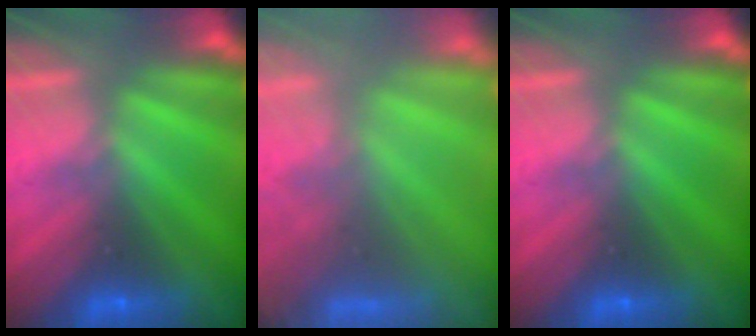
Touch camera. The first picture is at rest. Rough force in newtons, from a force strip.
{"total": 7.4}
{"total": 0.0}